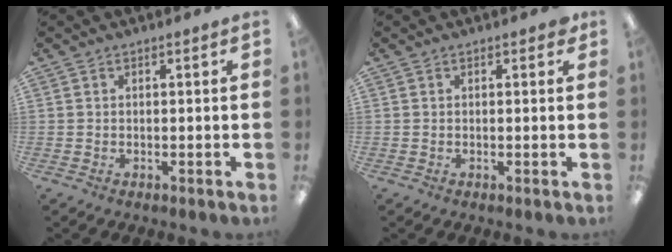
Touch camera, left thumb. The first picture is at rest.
{"total": 1.0, "force": [0.5, 0.5, 0.7], "torque": [-0.007, 0.000, 0.007]}